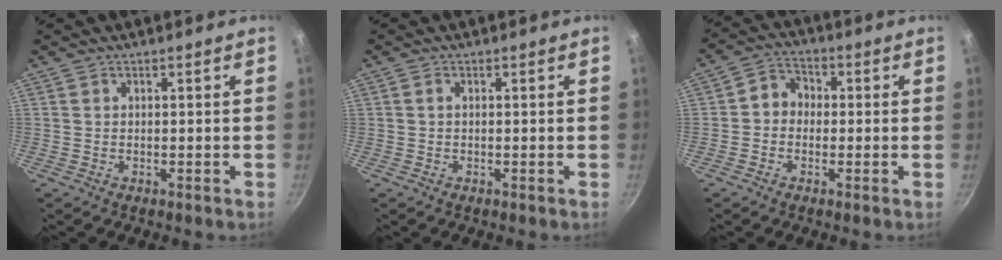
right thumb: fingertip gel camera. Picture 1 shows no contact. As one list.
[{"total": 0.7, "force": [0.1, 0.5, 0.5], "torque": [-0.008, 0.005, 0.001]}, {"total": 5.2, "force": [-0.3, 4.5, 2.6], "torque": [-0.015, 0.016, -0.022]}]